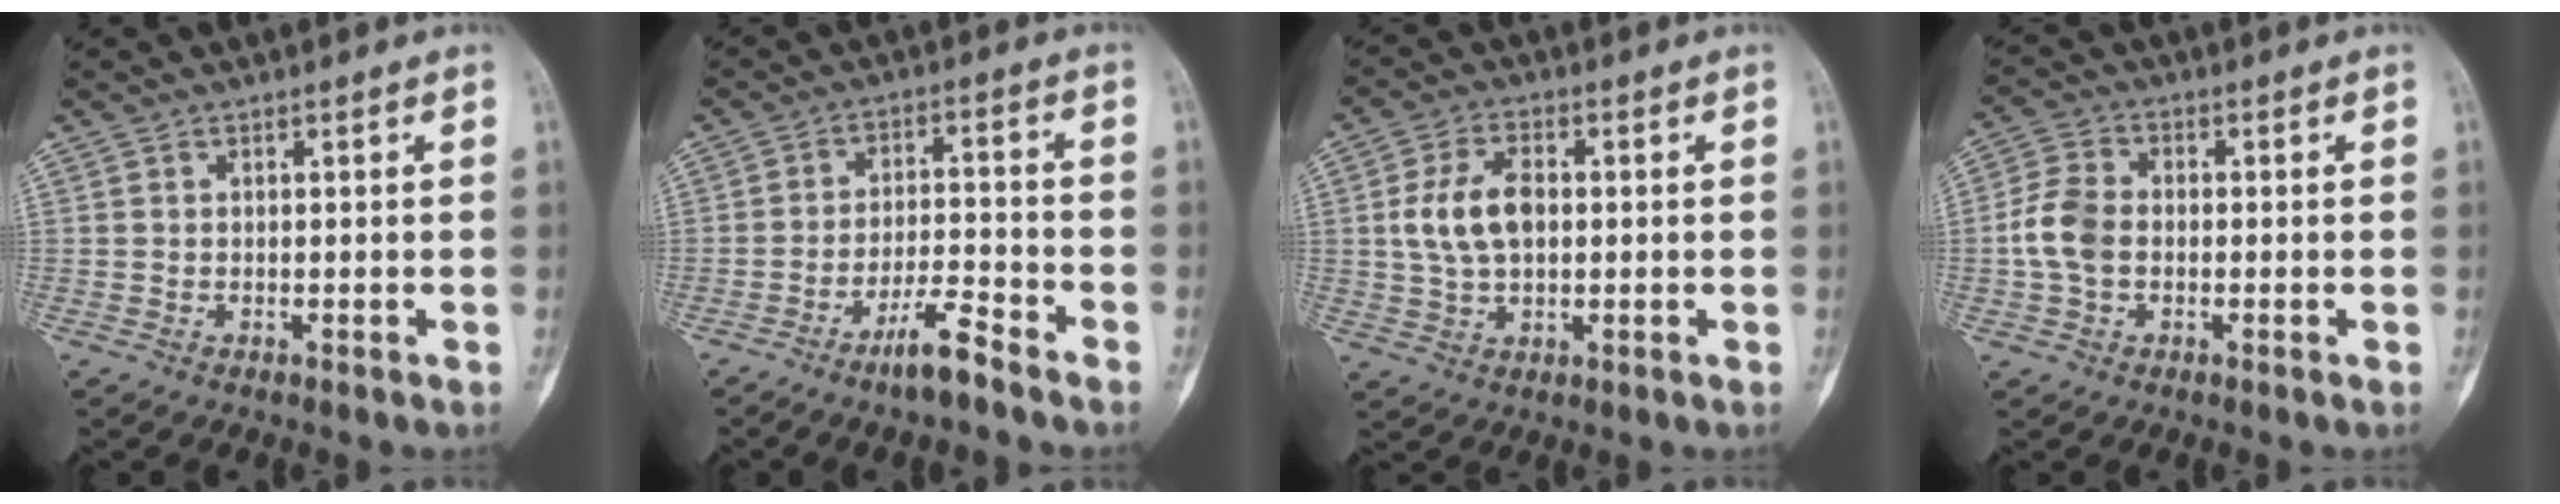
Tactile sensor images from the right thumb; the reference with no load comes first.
{"total": 7.0, "force": [-5.2, 0.9, 4.5], "torque": [-0.085, 0.037, -0.096]}
{"total": 8.7, "force": [0.7, 5.3, 6.9], "torque": [-0.125, 0.008, 0.014]}
{"total": 6.7, "force": [-0.9, 4.9, 4.6], "torque": [-0.094, 0.018, -0.025]}